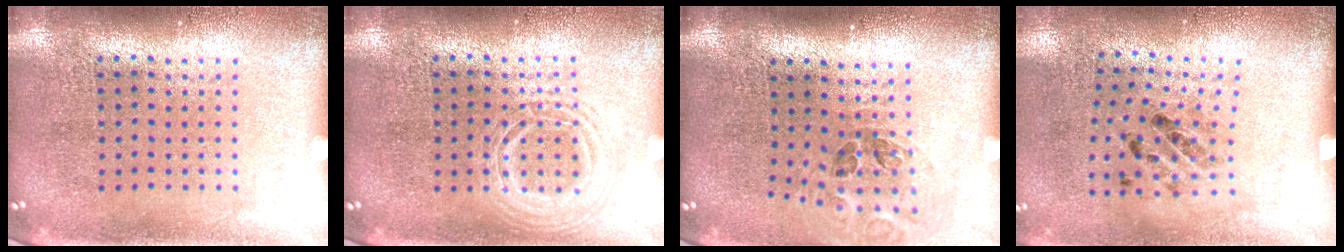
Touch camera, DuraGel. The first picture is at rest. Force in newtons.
{"total": 2.3, "press": 2.3, "slide": 0.2}
{"total": 1.2, "press": 1.1, "slide": 0.4}
{"total": 1.3, "press": 0.8, "slide": 1.1}